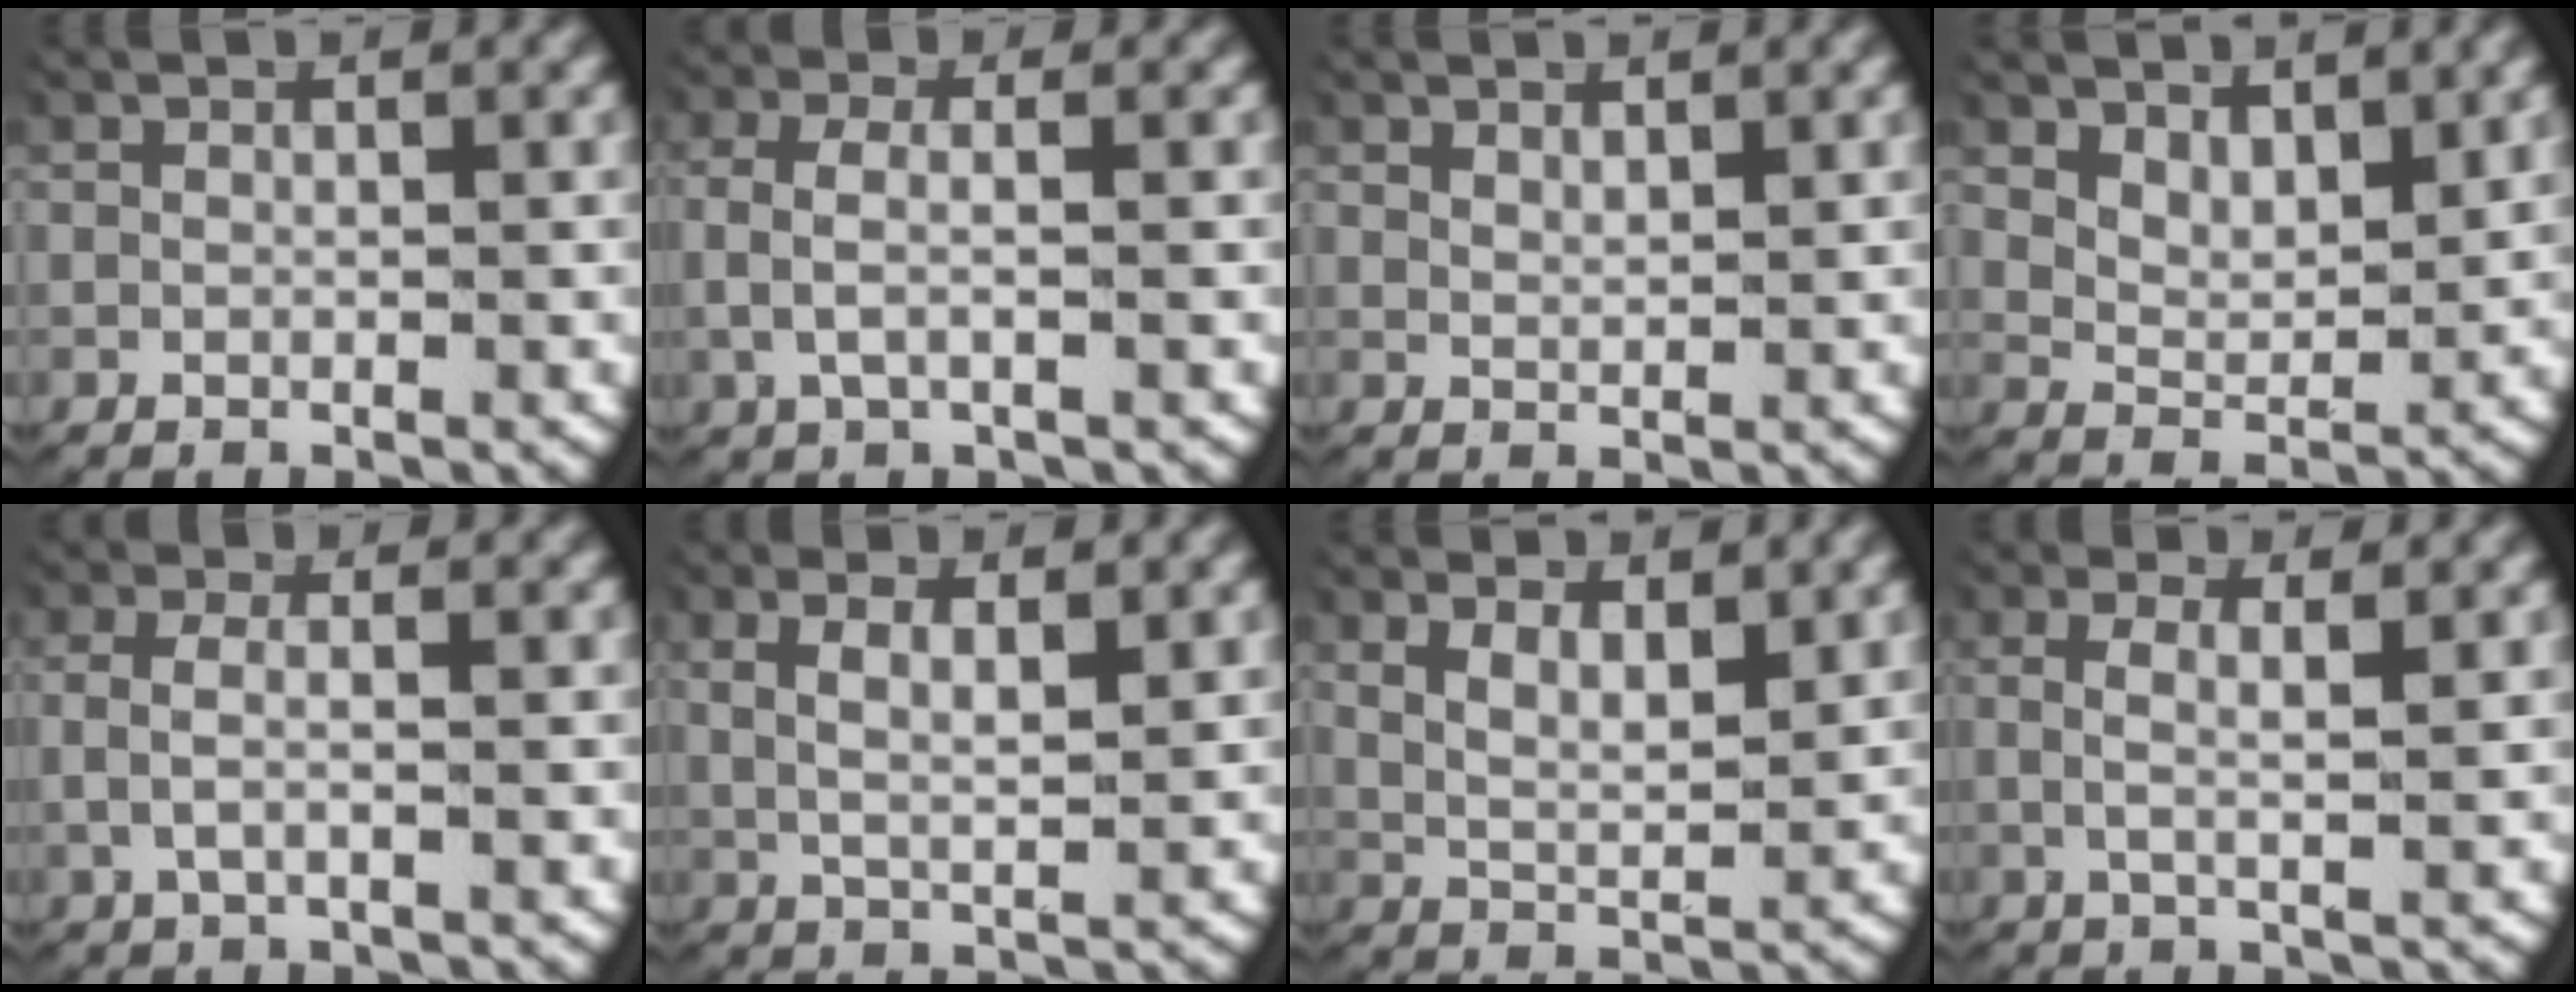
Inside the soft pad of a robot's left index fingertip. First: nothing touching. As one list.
[{"total": 3.4, "force": [0.2, 1.7, 3.0], "torque": [-0.072, -0.002, 0.004]}, {"total": 1.4, "force": [1.4, 0.0, 0.2], "torque": [-0.009, -0.007, 0.032]}, {"total": 3.3, "force": [2.2, 1.9, 1.5], "torque": [-0.038, -0.014, 0.042]}, {"total": 2.9, "force": [-0.3, 1.5, 2.5], "torque": [-0.065, -0.005, -0.002]}, {"total": 3.7, "force": [1.2, 1.7, 3.1], "torque": [-0.061, -0.006, 0.025]}, {"total": 3.7, "force": [1.8, 2.2, 2.3], "torque": [-0.048, -0.012, 0.031]}, {"total": 2.4, "force": [0.7, 0.5, 2.2], "torque": [-0.052, -0.010, 0.016]}]